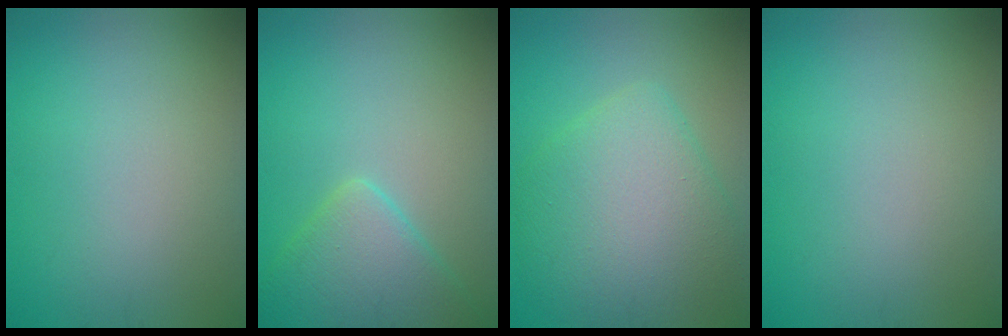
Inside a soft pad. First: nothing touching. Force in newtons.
{"total": 5.3, "press": 5.3, "slide": 0.4}
{"total": 7.6, "press": 7.6, "slide": 0.3}
{"total": 0.0}